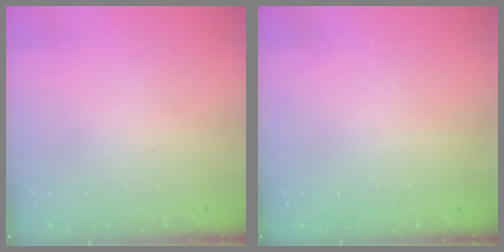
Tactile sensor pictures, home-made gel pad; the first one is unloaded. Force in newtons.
{"total": 0.0}